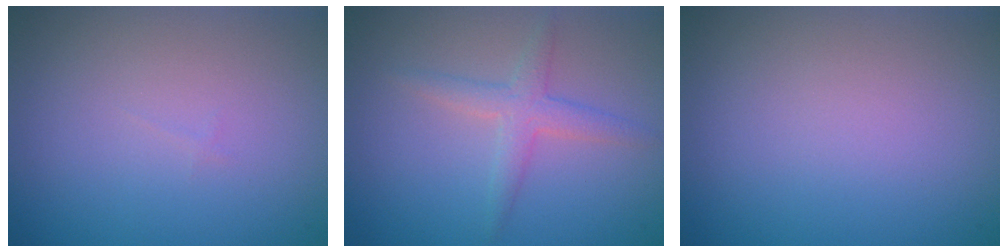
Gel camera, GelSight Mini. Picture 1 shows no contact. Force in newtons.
{"total": 2.4, "press": 2.4, "slide": 0.0}
{"total": 0.0}